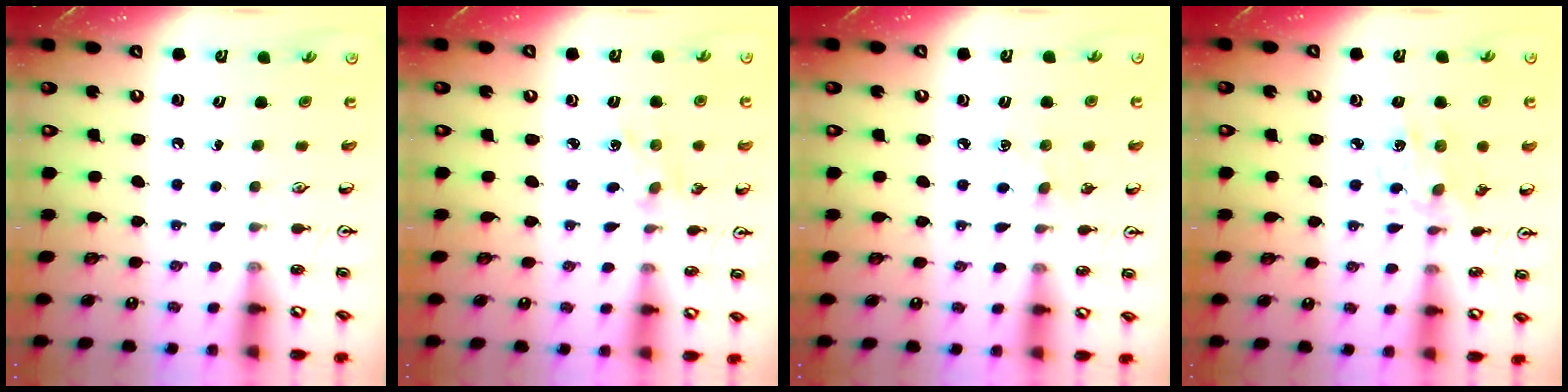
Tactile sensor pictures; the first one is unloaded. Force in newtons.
{"total": 1.8, "press": 1.7, "slide": 0.4}
{"total": 5.2, "press": 5.2, "slide": 0.6}
{"total": 4.5, "press": 4.2, "slide": 1.4}